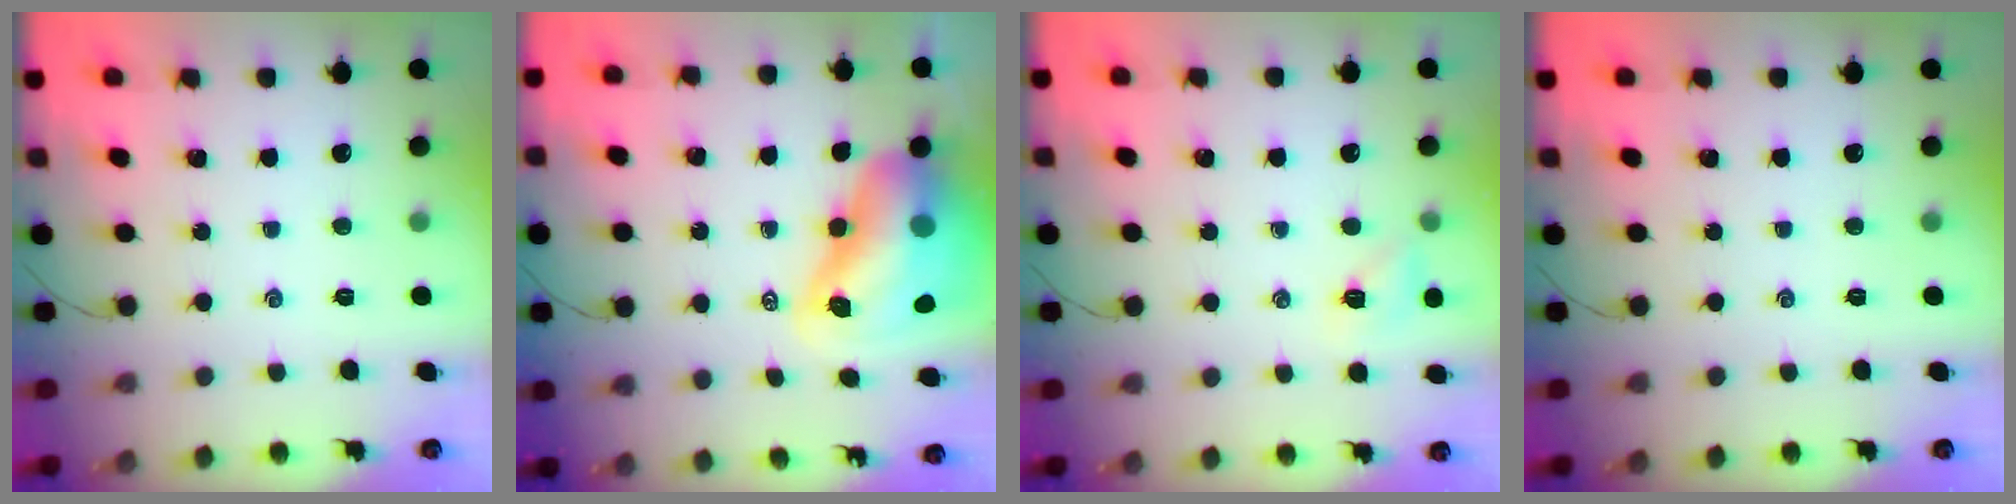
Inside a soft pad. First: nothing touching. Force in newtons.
{"total": 16.4, "press": 15.7, "slide": 4.8}
{"total": 6.1, "press": 5.9, "slide": 1.6}
{"total": 0.0}